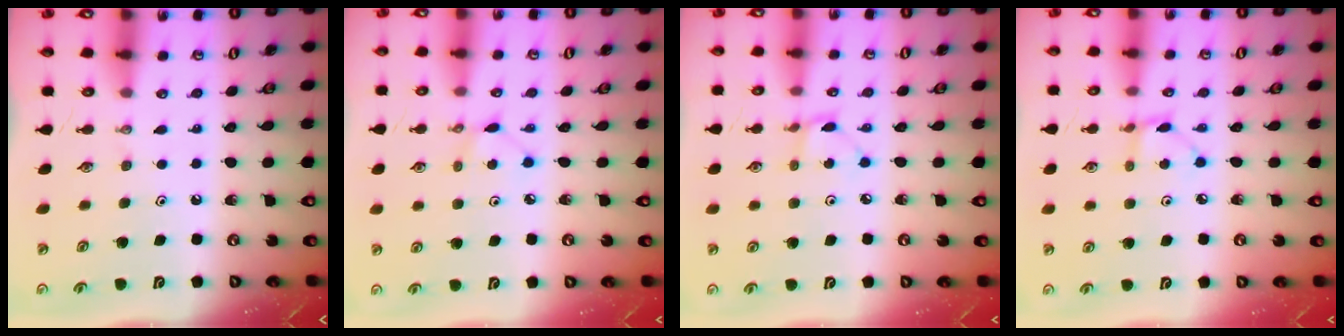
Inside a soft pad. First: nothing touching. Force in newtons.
{"total": 2.8, "press": 2.8, "slide": 0.3}
{"total": 1.8, "press": 1.8, "slide": 0.3}
{"total": 2.9, "press": 2.9, "slide": 0.3}